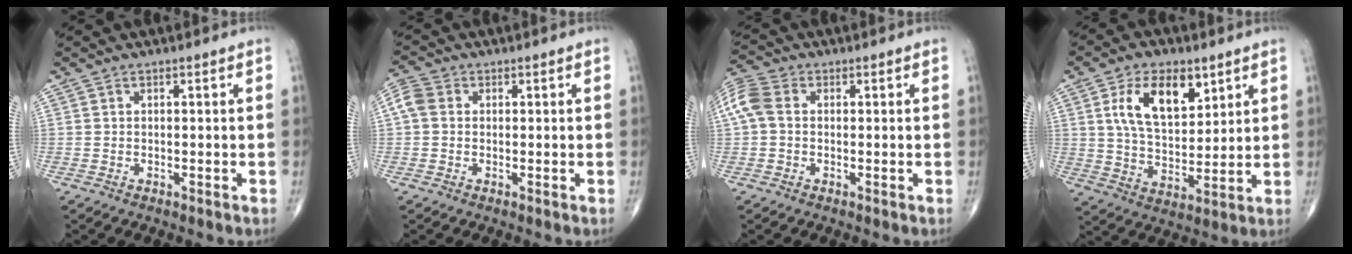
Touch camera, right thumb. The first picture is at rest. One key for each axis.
{"total": 3.8, "fx": 0.4, "fy": 3.2, "fz": 2.1, "tx": -0.049, "ty": 0.014, "tz": 0.001}
{"total": 6.8, "fx": 0.6, "fy": 4.9, "fz": 4.7, "tx": -0.118, "ty": 0.023, "tz": 0.006}
{"total": 13.2, "fx": 5.6, "fy": 7.2, "fz": 9.6, "tx": -0.145, "ty": -0.023, "tz": 0.107}